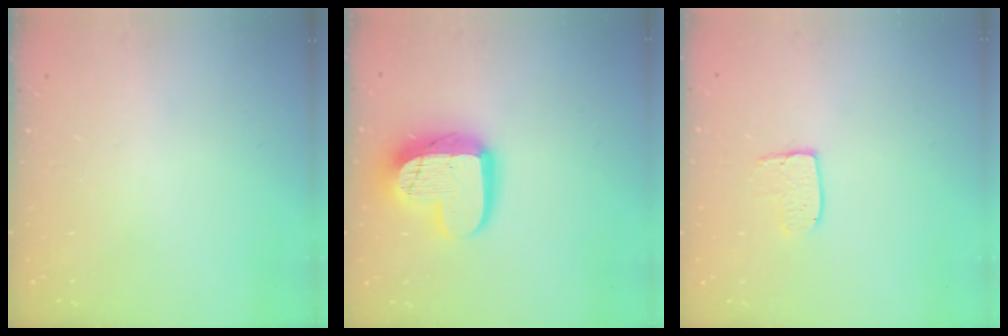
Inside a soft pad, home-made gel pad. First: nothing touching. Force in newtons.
{"total": 16.1, "press": 16.1, "slide": 0.9}
{"total": 6.0, "press": 6.0, "slide": 0.3}